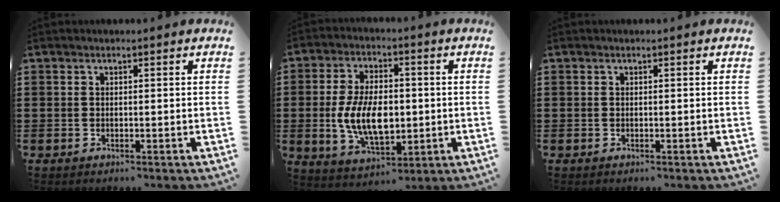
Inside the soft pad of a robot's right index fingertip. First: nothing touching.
{"total": 10.1, "force": [-1.0, 5.8, 8.2], "torque": [-0.164, 0.000, -0.024]}
{"total": 0.0}